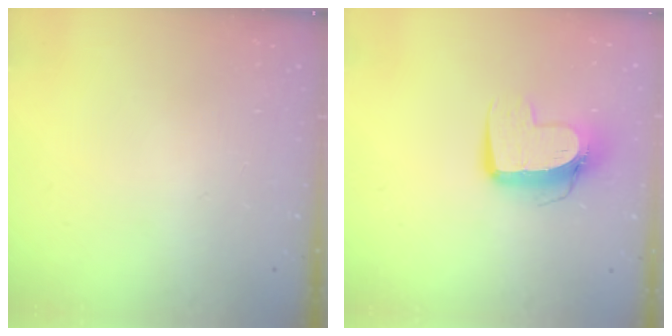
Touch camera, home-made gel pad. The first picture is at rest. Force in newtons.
{"total": 10.2, "press": 10.1, "slide": 1.1}